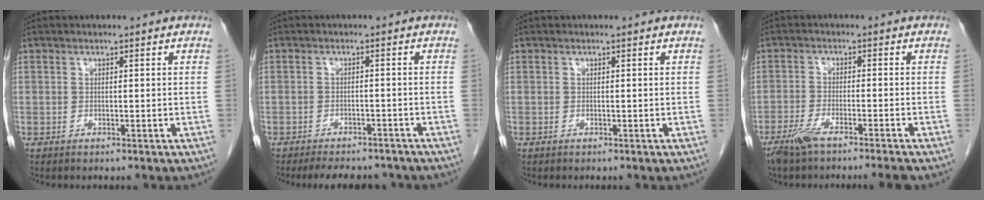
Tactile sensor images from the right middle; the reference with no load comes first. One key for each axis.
{"total": 8.5, "fx": -7.6, "fy": 2.8, "fz": 2.6, "tx": -0.038, "ty": 0.000, "tz": -0.094}
{"total": 0.0}
{"total": 6.4, "fx": -5.1, "fy": -0.5, "fz": 3.8, "tx": -0.064, "ty": -0.014, "tz": -0.091}